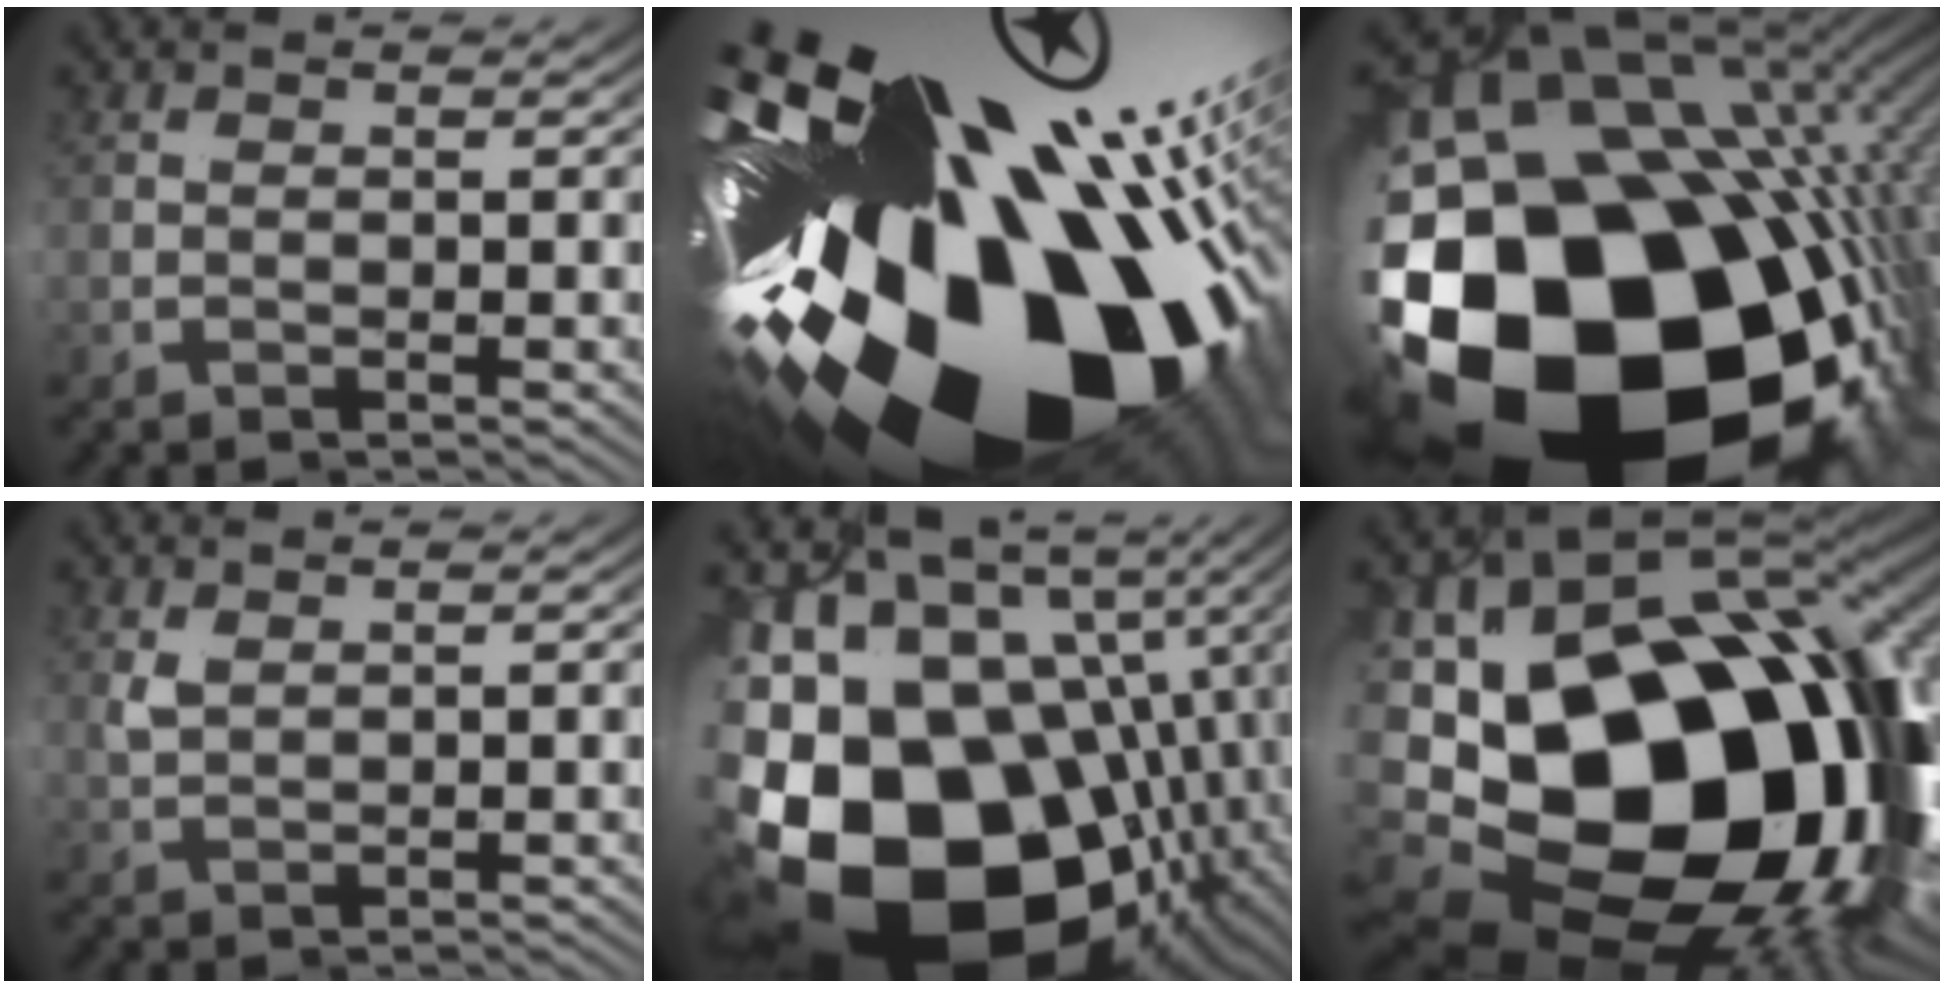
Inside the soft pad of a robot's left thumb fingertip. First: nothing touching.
{"total": 31.2, "force": [-4.5, 17.0, 25.8], "torque": [-0.459, -0.012, -0.059]}
{"total": 39.7, "force": [-8.6, 22.5, 31.5], "torque": [-0.523, -0.087, -0.097]}
{"total": 1.5, "force": [0.7, -1.1, -0.6], "torque": [0.007, 0.010, 0.010]}
{"total": 24.9, "force": [-7.9, 15.2, 18.0], "torque": [-0.317, -0.050, -0.111]}
{"total": 33.8, "force": [-5.8, 19.9, 26.6], "torque": [-0.444, -0.056, -0.069]}